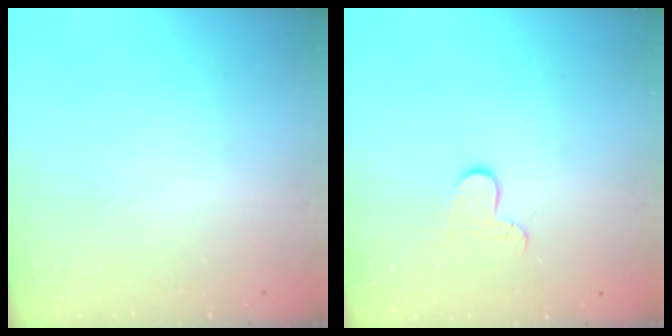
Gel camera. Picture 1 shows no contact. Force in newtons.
{"total": 6.4, "press": 6.4, "slide": 0.5}